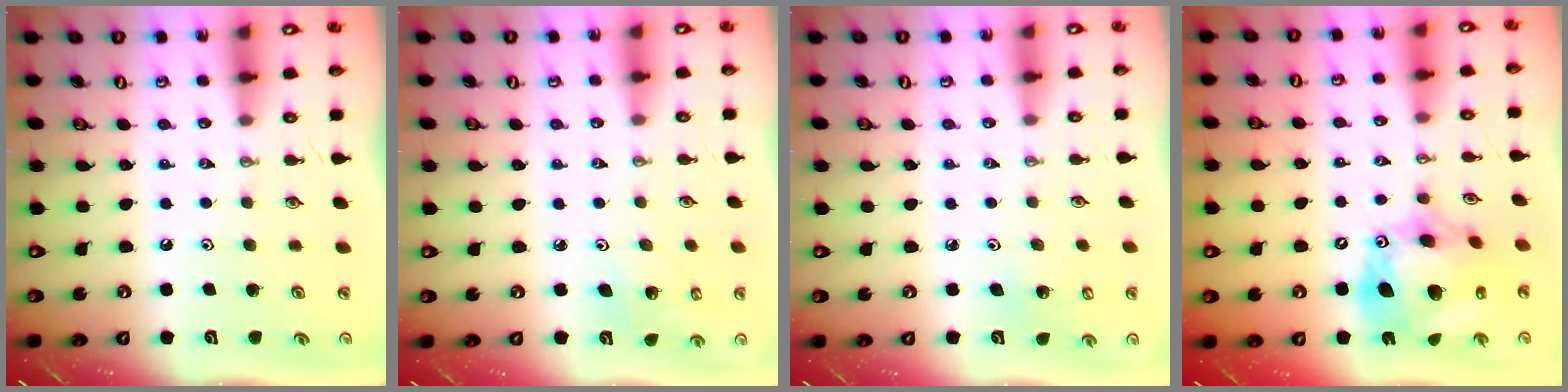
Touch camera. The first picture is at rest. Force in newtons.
{"total": 3.5, "press": 3.3, "slide": 0.9}
{"total": 3.0, "press": 3.0, "slide": 0.2}
{"total": 18.4, "press": 18.3, "slide": 1.9}